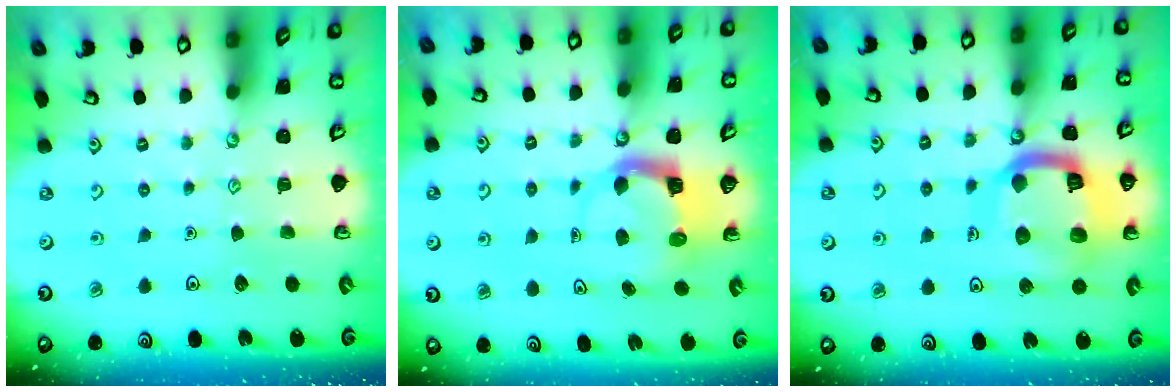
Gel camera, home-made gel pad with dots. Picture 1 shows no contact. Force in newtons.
{"total": 3.9, "press": 3.9, "slide": 0.3}
{"total": 17.3, "press": 17.2, "slide": 1.9}